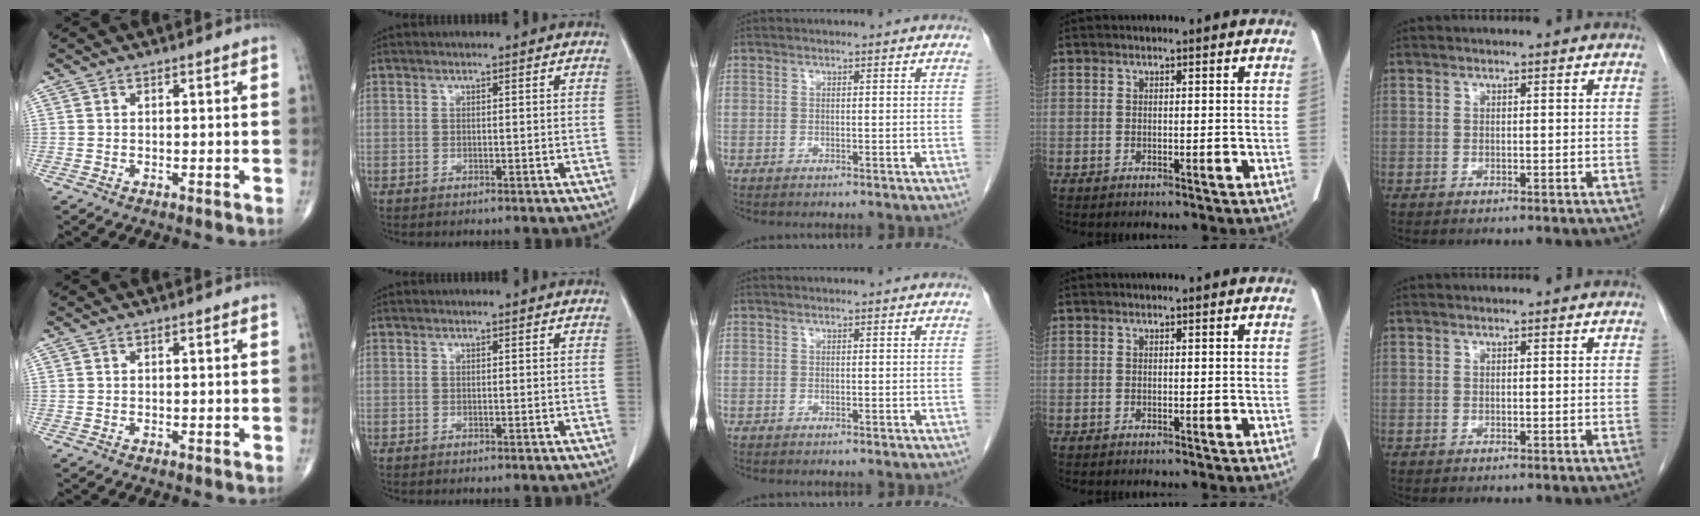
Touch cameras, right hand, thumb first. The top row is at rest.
{}